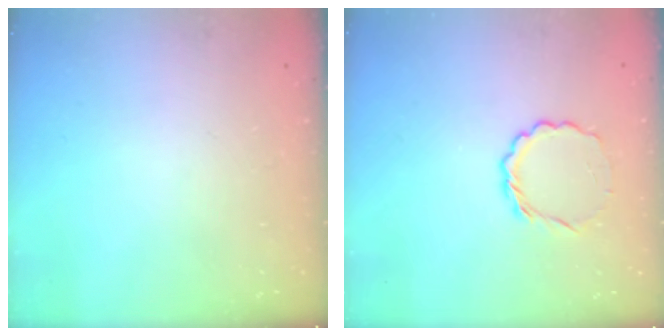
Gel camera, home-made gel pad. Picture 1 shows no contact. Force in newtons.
{"total": 4.5, "press": 4.2, "slide": 1.4}